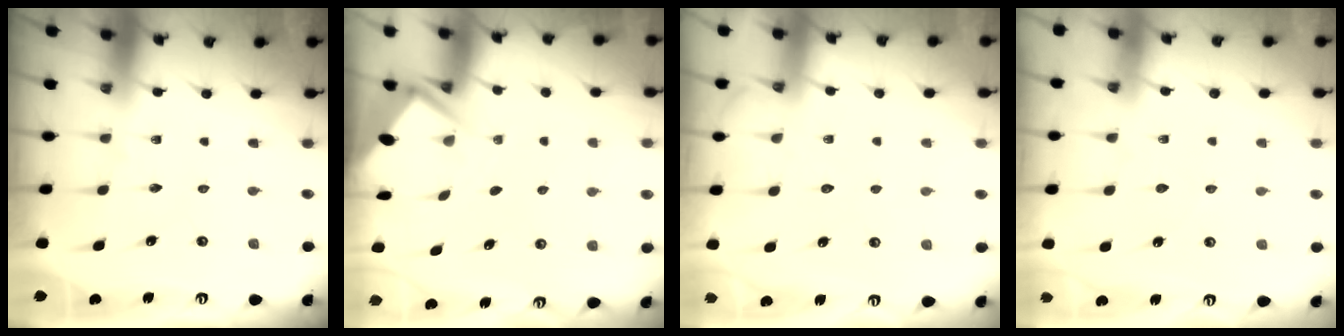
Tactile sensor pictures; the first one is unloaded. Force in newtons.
{"total": 2.8, "press": 2.8, "slide": 0.4}
{"total": 5.7, "press": 5.7, "slide": 0.8}
{"total": 2.3, "press": 2.3, "slide": 0.4}